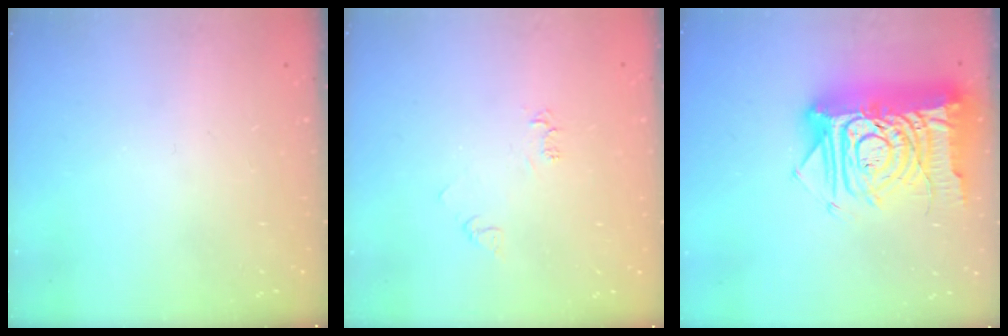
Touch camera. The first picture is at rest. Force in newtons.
{"total": 4.3, "press": 4.3, "slide": 0.5}
{"total": 24.5, "press": 24.3, "slide": 2.7}